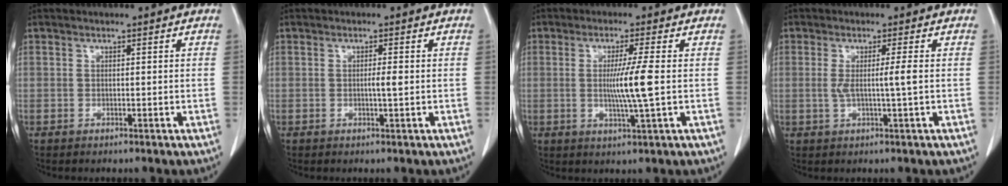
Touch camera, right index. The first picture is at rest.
{"total": 1.5, "force": [-0.1, -0.1, 1.5], "torque": [-0.028, -0.002, -0.003]}
{"total": 6.3, "force": [-0.1, -1.1, 6.2], "torque": [-0.115, -0.015, -0.001]}
{"total": 3.2, "force": [0.0, -0.7, 3.2], "torque": [-0.061, -0.005, 0.000]}